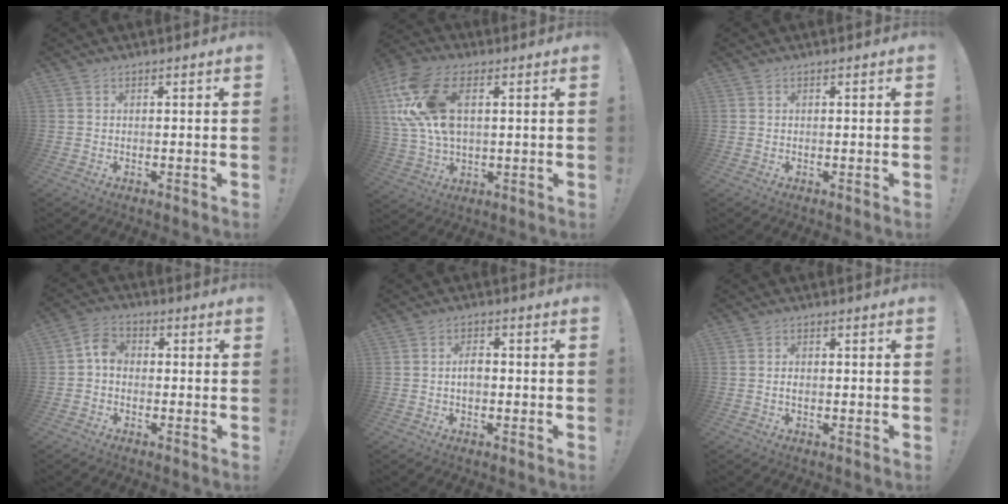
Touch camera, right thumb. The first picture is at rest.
{"total": 18.1, "force": [5.1, 10.8, 13.6], "torque": [-0.285, -0.008, 0.092]}
{"total": 0.0}
{"total": 5.3, "force": [-0.7, 4.0, 3.4], "torque": [-0.069, 0.019, -0.011]}
{"total": 3.6, "force": [-0.2, 2.4, 2.7], "torque": [-0.046, 0.003, -0.010]}
{"total": 1.1, "force": [-0.3, 0.9, 0.7], "torque": [-0.019, 0.008, -0.005]}